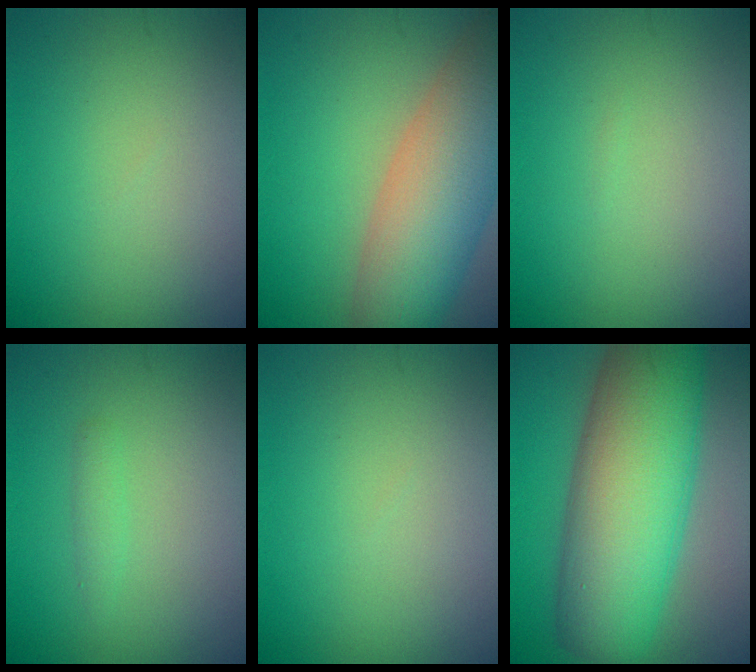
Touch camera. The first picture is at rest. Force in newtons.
{"total": 9.6, "press": 9.6, "slide": 0.6}
{"total": 0.0}
{"total": 0.9, "press": 0.9, "slide": 0.0}
{"total": 0.0}
{"total": 12.6, "press": 12.6, "slide": 0.4}